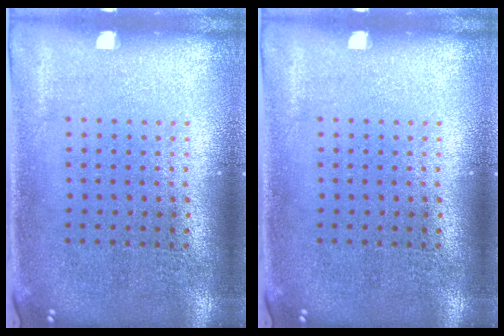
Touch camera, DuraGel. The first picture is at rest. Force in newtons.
{"total": 0.0}